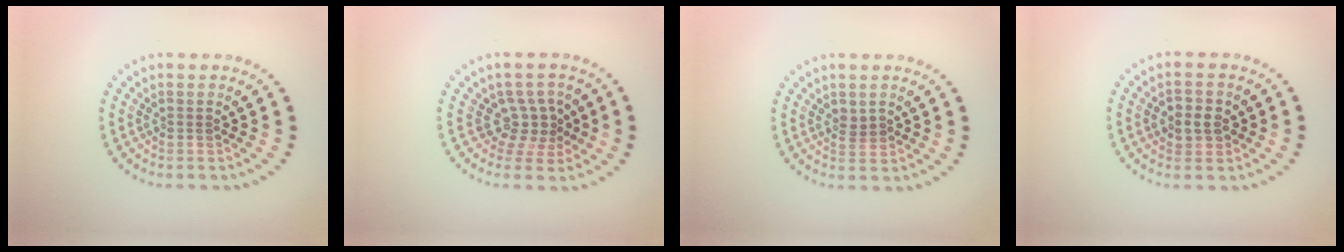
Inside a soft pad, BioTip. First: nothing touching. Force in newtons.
{"total": 2.9, "press": 2.1, "slide": 2.0}
{"total": 1.2, "press": 1.1, "slide": 0.4}
{"total": 2.6, "press": 2.6, "slide": 0.6}